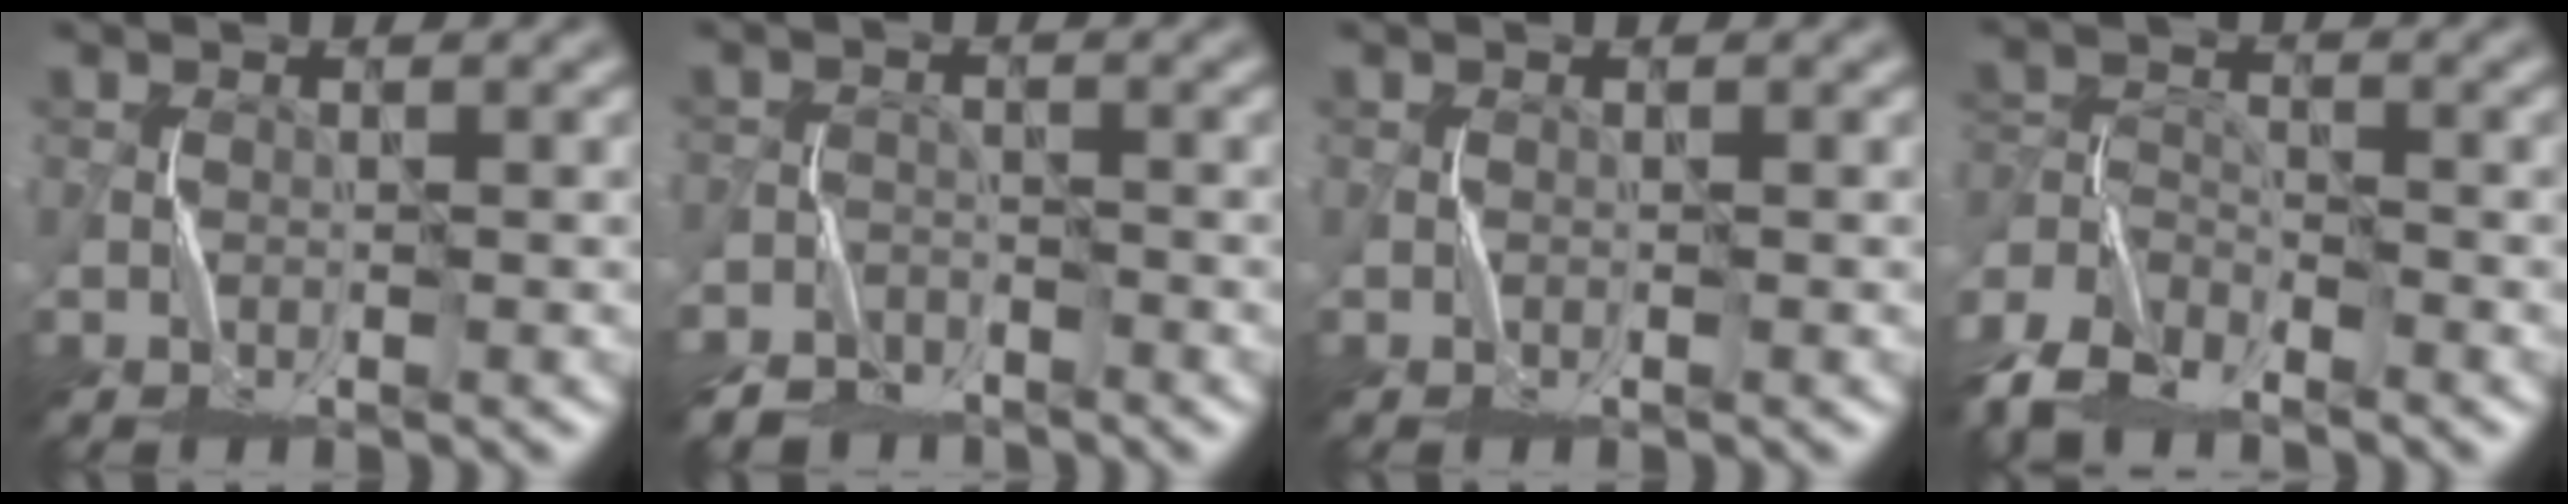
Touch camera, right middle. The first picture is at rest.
{"total": 3.3, "force": [-2.9, 1.5, 0.2], "torque": [0.003, -0.002, -0.059]}
{"total": 0.0}
{"total": 6.8, "force": [-5.5, 2.5, 3.1], "torque": [-0.067, -0.008, -0.121]}